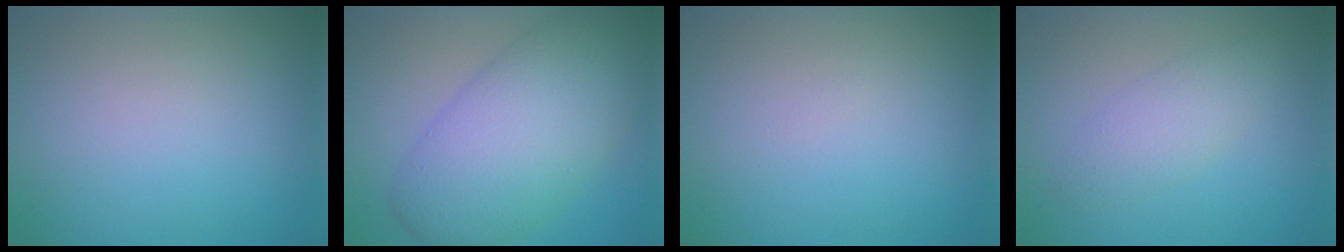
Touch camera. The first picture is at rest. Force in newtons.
{"total": 9.3, "press": 9.3, "slide": 0.1}
{"total": 0.0}
{"total": 2.4, "press": 2.4, "slide": 0.0}